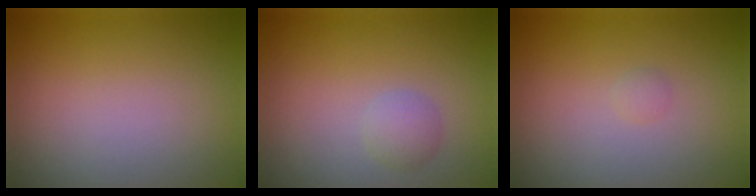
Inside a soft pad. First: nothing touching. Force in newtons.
{"total": 1.4, "press": 1.4, "slide": 0.1}
{"total": 0.5, "press": 0.5, "slide": 0.0}